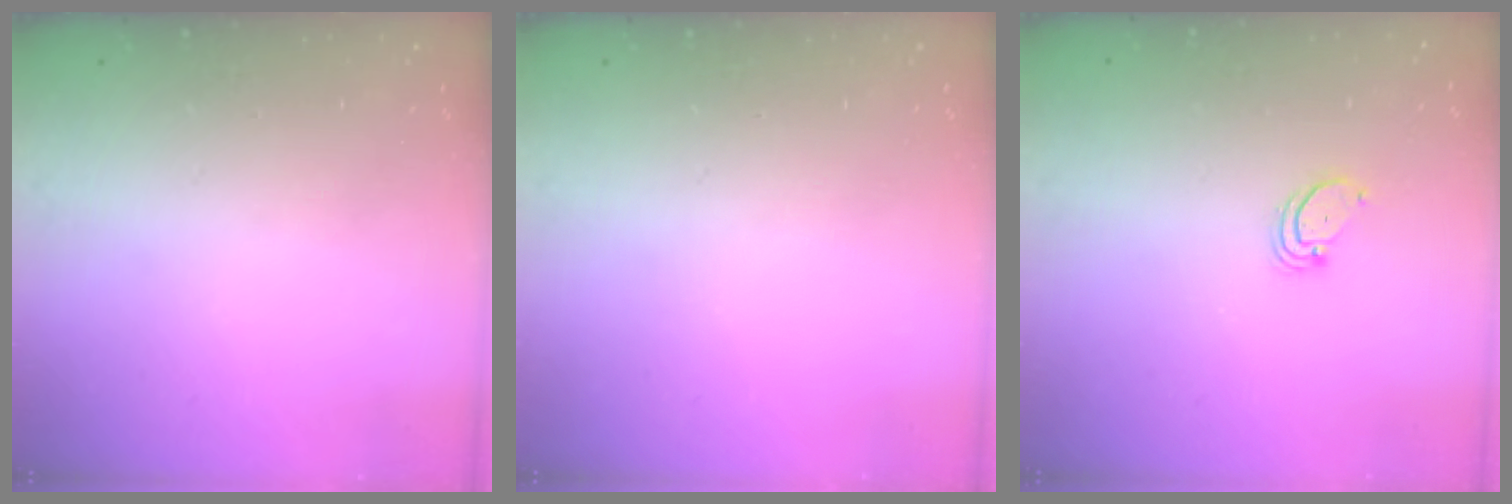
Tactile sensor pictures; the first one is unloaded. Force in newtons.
{"total": 0.0}
{"total": 2.0, "press": 2.0, "slide": 0.2}